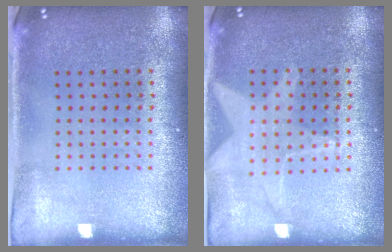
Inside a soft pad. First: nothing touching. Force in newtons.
{"total": 0.6, "press": 0.5, "slide": 0.2}